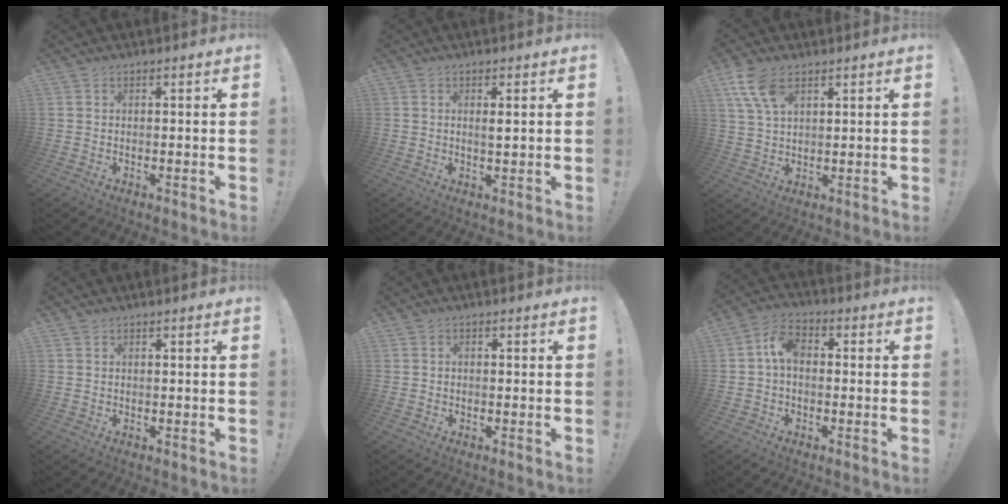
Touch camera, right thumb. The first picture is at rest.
{"total": 1.9, "force": [0.9, 0.1, 1.7], "torque": [-0.020, -0.009, 0.011]}
{"total": 8.9, "force": [4.8, 4.5, 5.9], "torque": [-0.114, -0.009, 0.095]}
{"total": 0.0}
{"total": 0.5, "force": [-0.3, 0.4, 0.2], "torque": [-0.002, 0.001, -0.006]}
{"total": 6.7, "force": [0.1, 4.3, 5.2], "torque": [-0.091, 0.020, 0.006]}